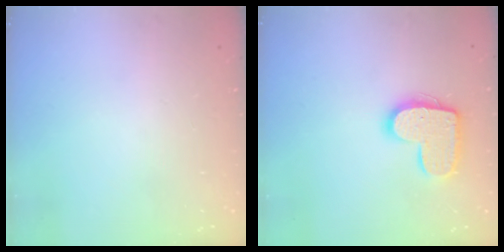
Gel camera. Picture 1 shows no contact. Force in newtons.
{"total": 13.5, "press": 13.5, "slide": 0.7}